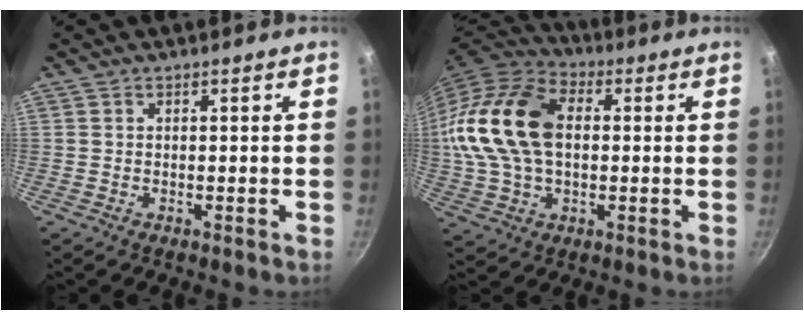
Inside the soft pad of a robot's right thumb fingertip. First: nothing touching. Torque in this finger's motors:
{"motor_torque": [1.30, 3.71, 1.49, -1.27, 0.30]}